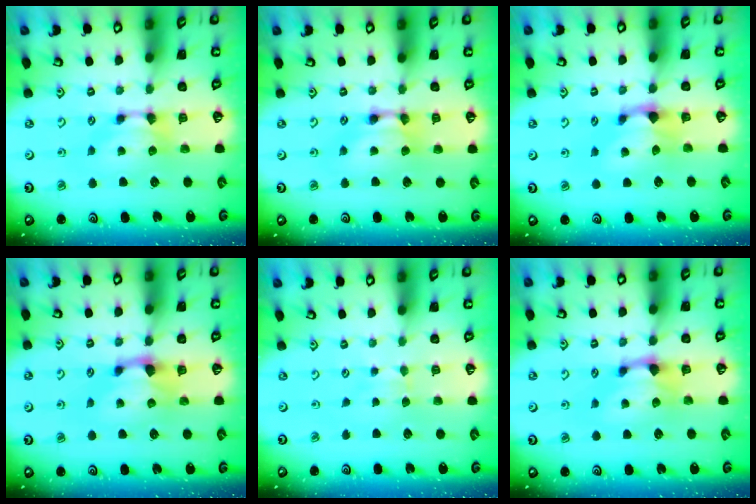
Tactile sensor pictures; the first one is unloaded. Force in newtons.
{"total": 2.1, "press": 2.1, "slide": 0.2}
{"total": 1.2, "press": 0.1, "slide": 1.2}
{"total": 1.2, "press": 0.2, "slide": 1.2}
{"total": 2.4, "press": 2.4, "slide": 0.4}
{"total": 1.0, "press": 0.3, "slide": 1.0}